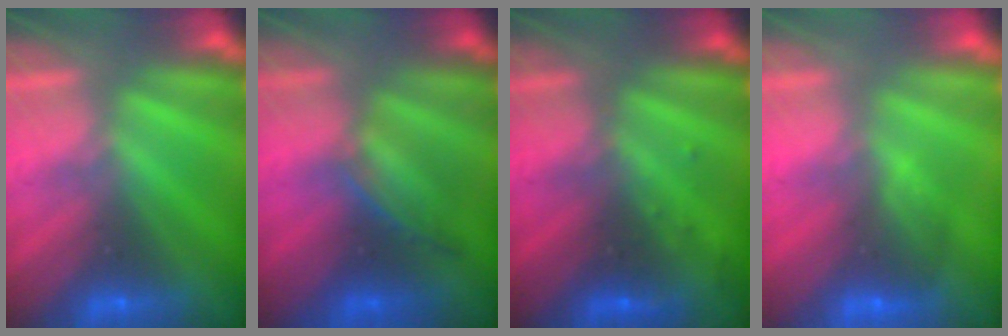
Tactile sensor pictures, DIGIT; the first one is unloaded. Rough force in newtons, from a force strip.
{"total": 4.4}
{"total": 2.8}
{"total": 3.0}